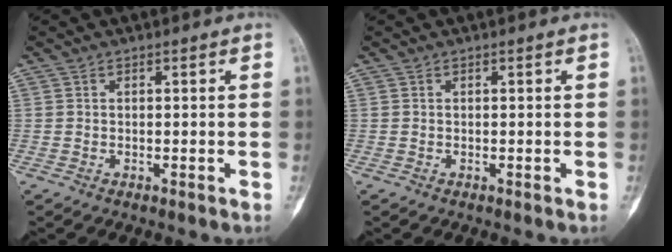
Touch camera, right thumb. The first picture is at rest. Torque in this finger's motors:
{"motor_torque": [0.01, 0.00, 0.01, -0.01, 0.01]}